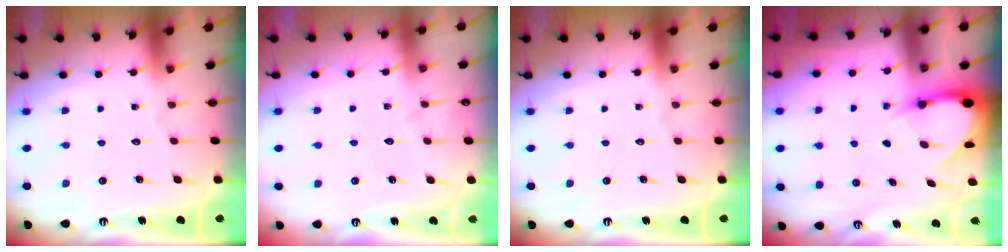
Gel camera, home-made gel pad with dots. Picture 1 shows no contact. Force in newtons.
{"total": 3.4, "press": 3.4, "slide": 0.4}
{"total": 0.0}
{"total": 3.8, "press": 3.8, "slide": 0.2}